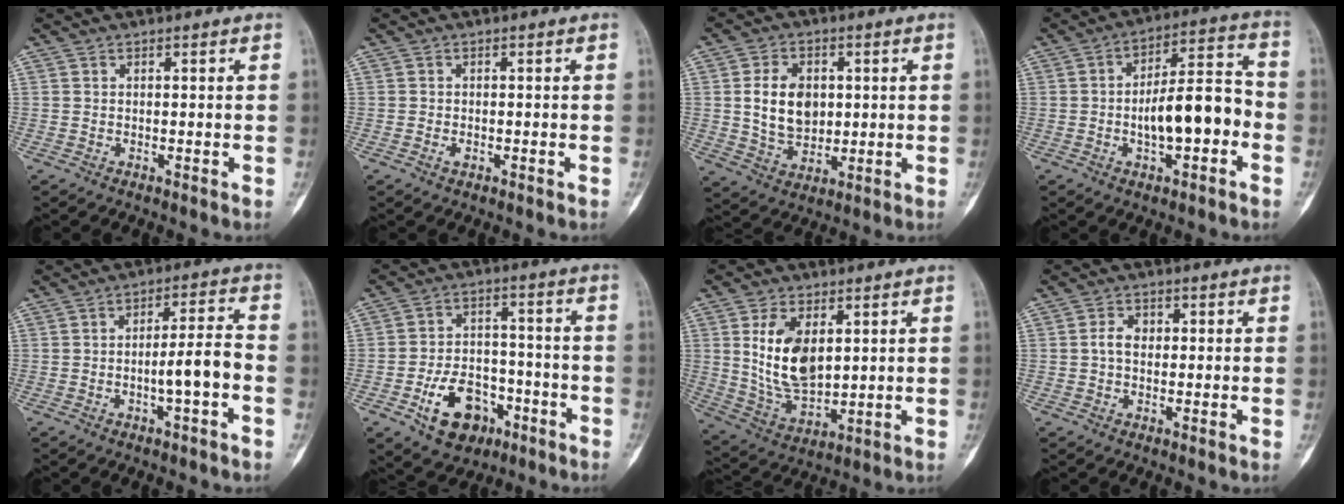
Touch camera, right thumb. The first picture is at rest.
{"total": 0.9, "force": [-0.4, 0.6, 0.6], "torque": [-0.011, 0.003, -0.006]}
{"total": 9.9, "force": [1.4, 7.1, 6.8], "torque": [-0.098, -0.009, 0.032]}
{"total": 13.2, "force": [-2.7, 5.3, 11.8], "torque": [-0.173, 0.042, -0.046]}
{"total": 6.9, "force": [-2.1, 1.1, 6.5], "torque": [-0.111, 0.029, -0.035]}
{"total": 12.2, "force": [-5.7, 8.3, 7.0], "torque": [-0.086, 0.040, -0.085]}
{"total": 12.8, "force": [3.0, 7.2, 10.1], "torque": [-0.177, -0.021, 0.070]}
{"total": 3.1, "force": [0.2, 2.3, 2.2], "torque": [-0.034, 0.011, -0.002]}